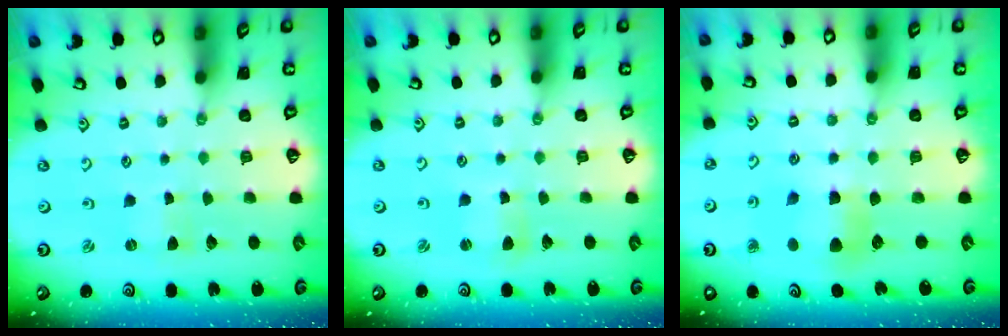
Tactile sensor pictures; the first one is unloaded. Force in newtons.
{"total": 2.7, "press": 2.6, "slide": 0.3}
{"total": 6.1, "press": 6.1, "slide": 0.6}